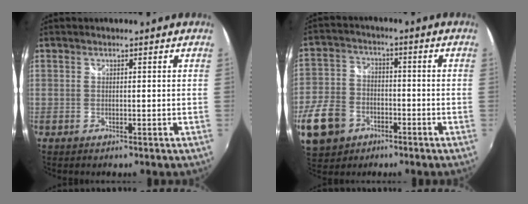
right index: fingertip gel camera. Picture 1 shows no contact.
{"total": 13.1, "force": [-5.9, 9.8, 6.3], "torque": [-0.172, 0.009, -0.107]}